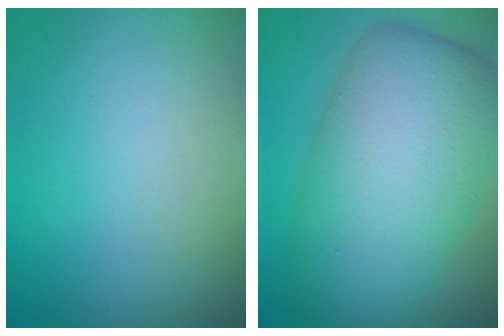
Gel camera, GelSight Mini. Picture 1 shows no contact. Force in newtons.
{"total": 11.1, "press": 11.1, "slide": 0.6}